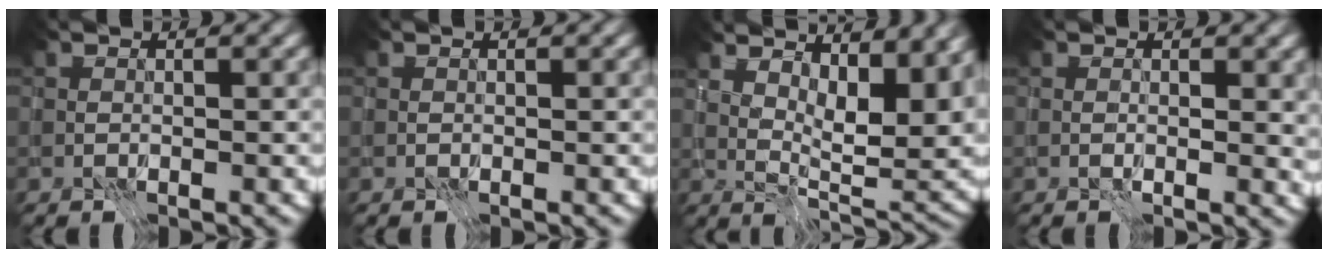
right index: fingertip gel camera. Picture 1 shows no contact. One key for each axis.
{"total": 0.0}
{"total": 12.2, "fx": 5.7, "fy": 5.2, "fz": 9.4, "tx": -0.121, "ty": 0.019, "tz": 0.089}
{"total": 1.7, "fx": 0.3, "fy": 0.6, "fz": 1.5, "tx": -0.019, "ty": -0.003, "tz": 0.011}